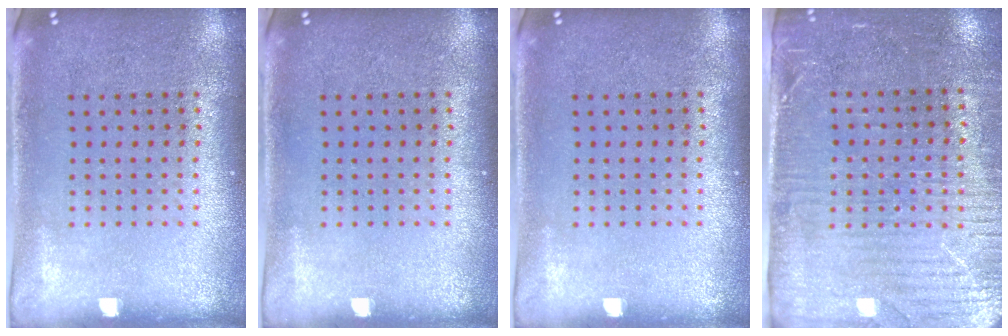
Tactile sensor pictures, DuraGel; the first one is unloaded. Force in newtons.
{"total": 0.0}
{"total": 0.0}
{"total": 3.4, "press": 3.1, "slide": 1.5}